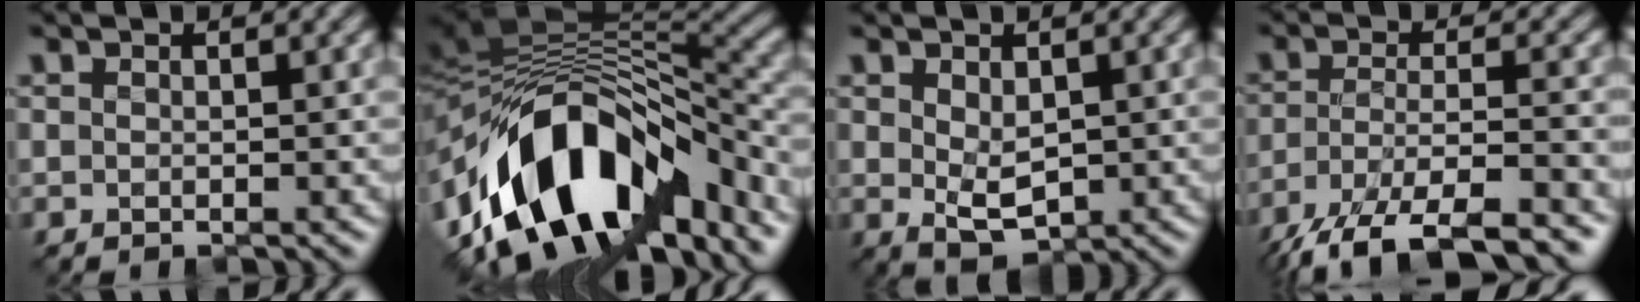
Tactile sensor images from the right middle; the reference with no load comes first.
{"total": 13.4, "force": [-6.3, 7.1, 9.5], "torque": [-0.155, 0.011, -0.110]}
{"total": 2.8, "force": [0.2, 1.7, 2.2], "torque": [-0.044, -0.004, 0.011]}
{"total": 10.1, "force": [-7.6, 2.6, 6.0], "torque": [-0.118, -0.006, -0.135]}